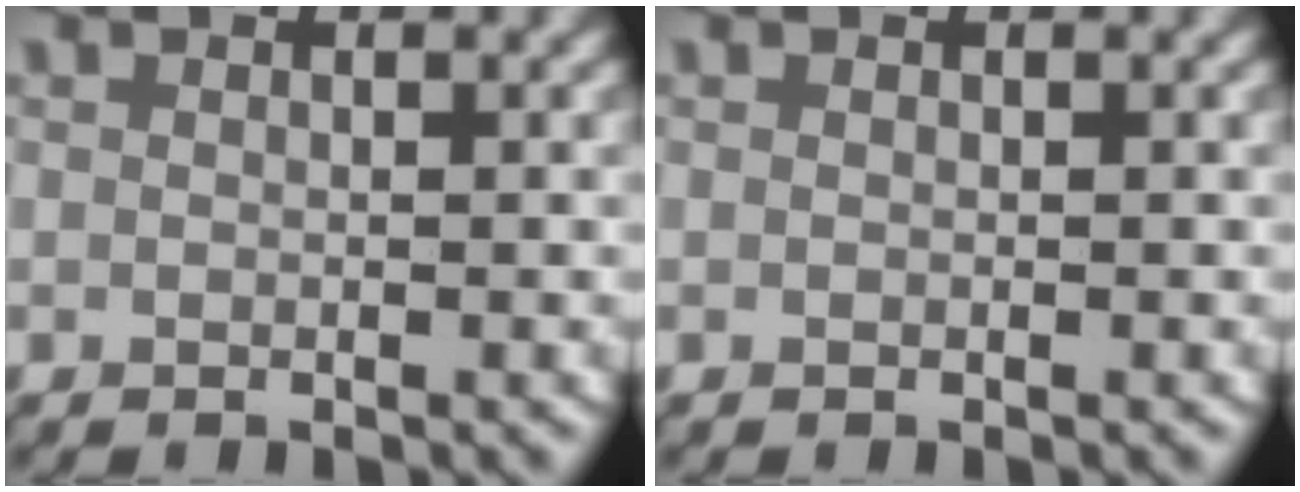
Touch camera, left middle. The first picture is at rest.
{"total": 0.0}